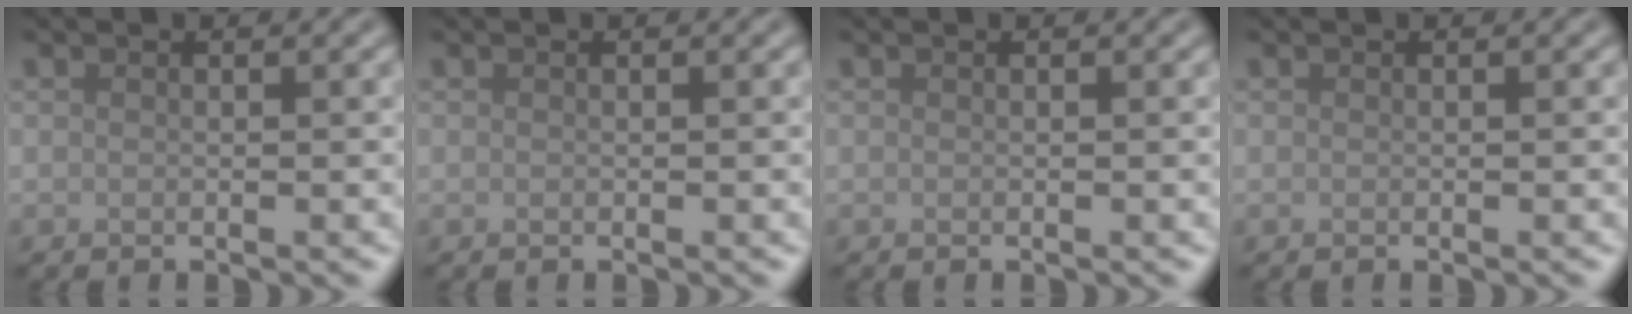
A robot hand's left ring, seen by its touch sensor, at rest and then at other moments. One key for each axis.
{"total": 0.0}
{"total": 0.0}
{"total": 0.0}